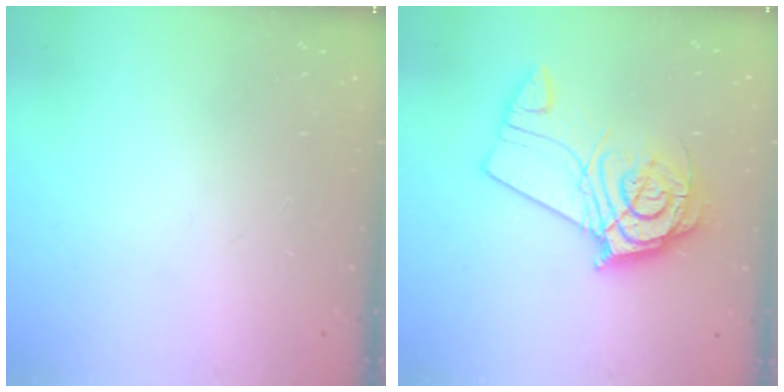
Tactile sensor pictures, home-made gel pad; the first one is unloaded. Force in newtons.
{"total": 12.1, "press": 12.1, "slide": 1.4}